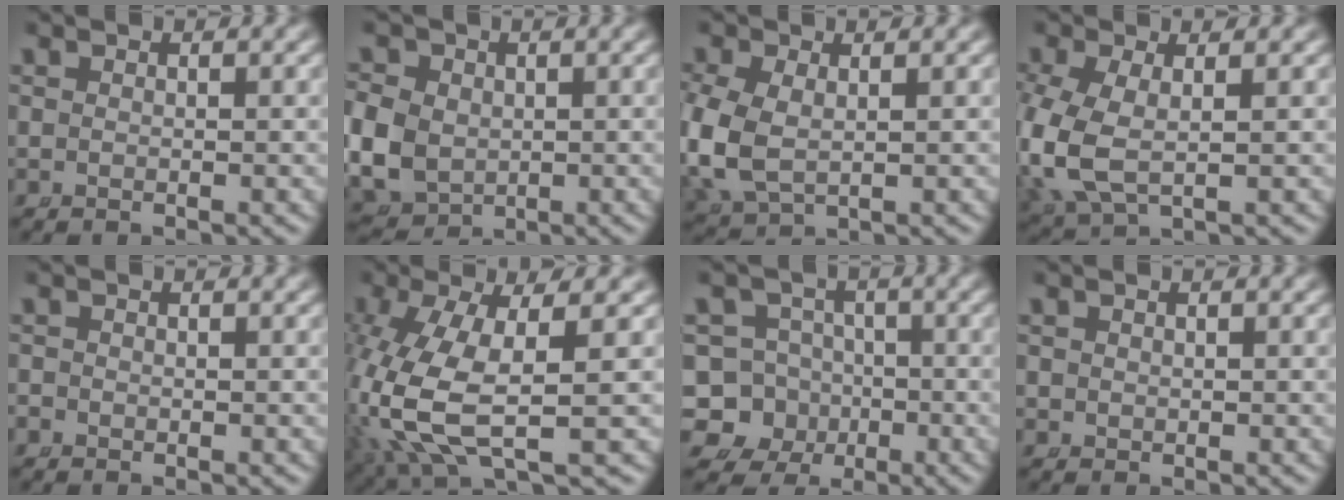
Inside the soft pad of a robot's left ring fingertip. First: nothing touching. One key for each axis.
{"total": 7.7, "fx": -1.3, "fy": 6.8, "fz": 3.4, "tx": -0.099, "ty": -0.042, "tz": -0.005}
{"total": 5.0, "fx": -0.3, "fy": 3.9, "fz": 3.1, "tx": -0.109, "ty": -0.027, "tz": 0.016}
{"total": 6.4, "fx": -0.7, "fy": 4.6, "fz": 4.4, "tx": -0.145, "ty": -0.033, "tz": 0.009}
{"total": 1.0, "fx": -0.5, "fy": 0.9, "fz": 0.1, "tx": -0.009, "ty": -0.007, "tz": -0.009}
{"total": 8.1, "fx": -0.5, "fy": 4.4, "fz": 6.7, "tx": -0.184, "ty": -0.036, "tz": 0.013}
{"total": 15.2, "fx": -4.1, "fy": 14.2, "fz": 3.5, "tx": -0.106, "ty": -0.081, "tz": -0.068}
{"total": 1.0, "fx": 0.1, "fy": 0.9, "fz": 0.2, "tx": -0.011, "ty": -0.010, "tz": 0.007}